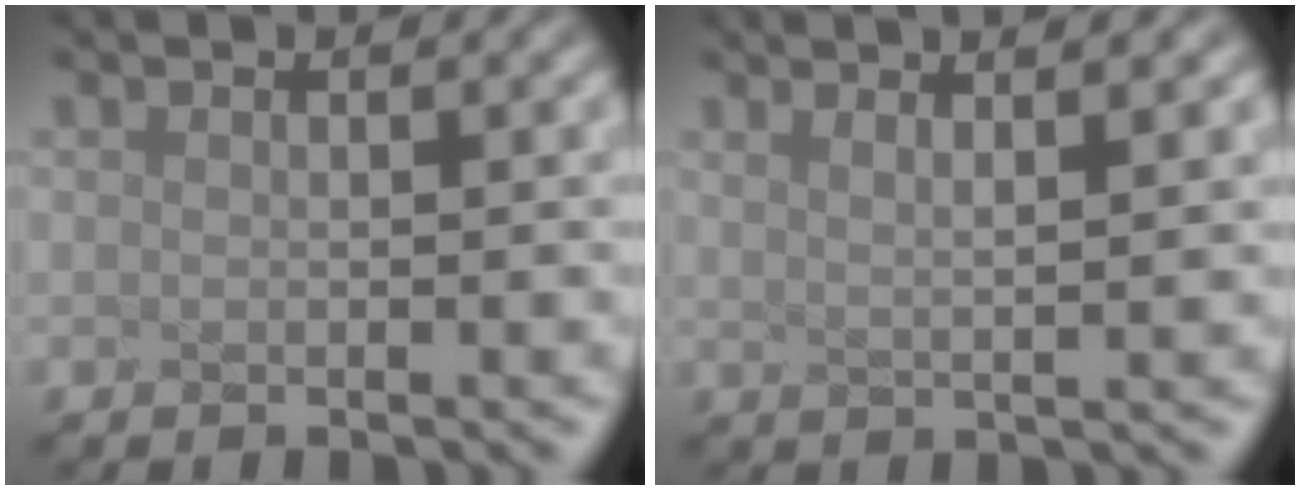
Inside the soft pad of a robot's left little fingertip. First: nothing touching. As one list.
[{"total": 3.4, "force": [2.2, 0.4, 2.5], "torque": [-0.050, 0.022, 0.031]}]